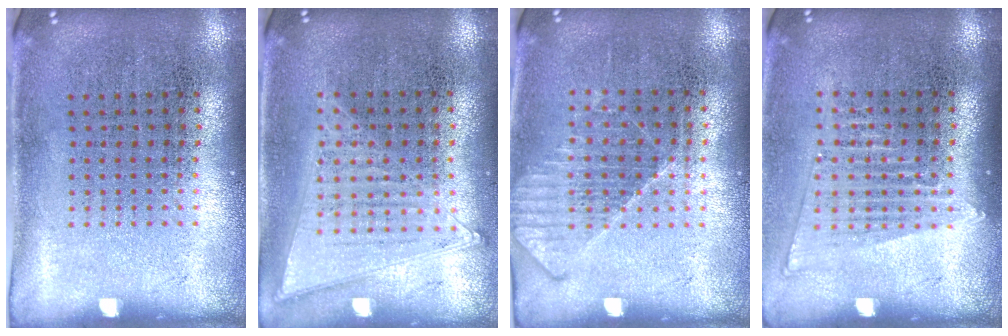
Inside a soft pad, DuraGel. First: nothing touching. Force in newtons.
{"total": 1.0, "press": 1.0, "slide": 0.4}
{"total": 1.2, "press": 1.2, "slide": 0.3}
{"total": 1.4, "press": 1.3, "slide": 0.6}